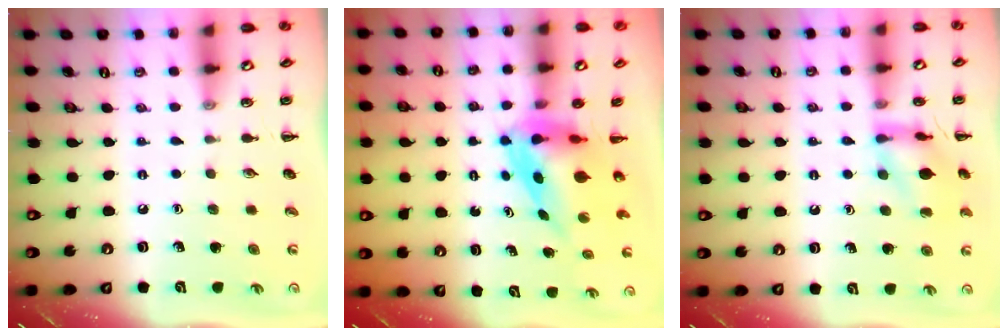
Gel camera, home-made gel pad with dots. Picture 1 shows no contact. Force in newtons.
{"total": 5.4, "press": 5.2, "slide": 1.5}
{"total": 11.5, "press": 11.5, "slide": 0.4}